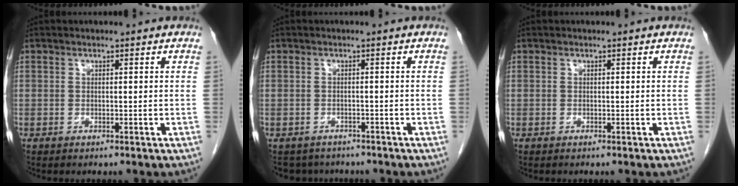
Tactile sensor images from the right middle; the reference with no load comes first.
{"total": 4.5, "force": [-3.9, 2.2, 0.1], "torque": [0.002, 0.002, -0.053]}
{"total": 0.0}